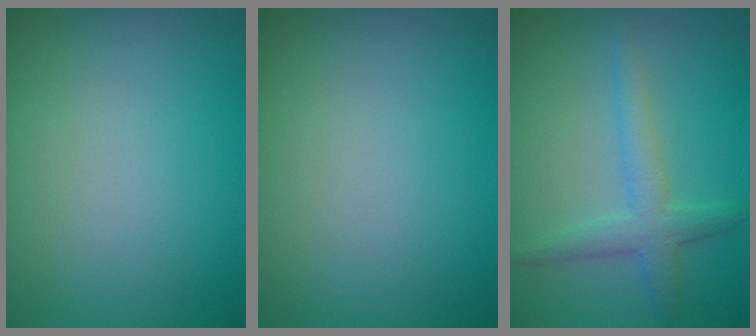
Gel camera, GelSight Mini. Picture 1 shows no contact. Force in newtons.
{"total": 0.0}
{"total": 3.0, "press": 3.0, "slide": 0.1}